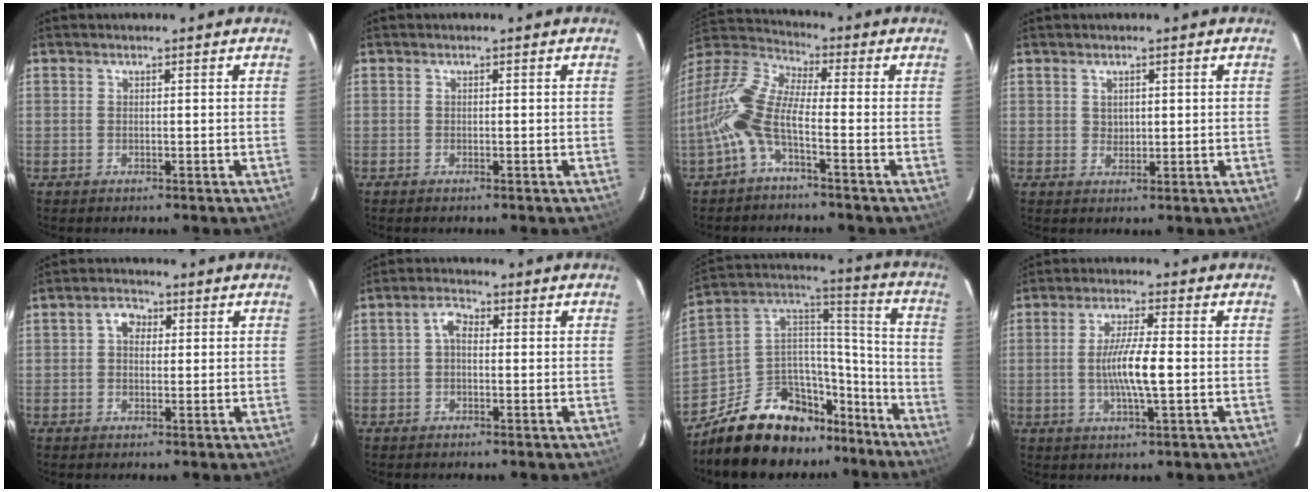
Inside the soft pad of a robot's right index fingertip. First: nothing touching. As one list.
[{"total": 0.0}, {"total": 11.7, "force": [-4.1, 3.9, 10.3], "torque": [-0.220, 0.006, -0.091]}, {"total": 1.8, "force": [0.9, 1.4, 0.7], "torque": [-0.007, 0.004, 0.018]}, {"total": 3.3, "force": [0.6, 2.6, 1.8], "torque": [-0.034, 0.014, 0.008]}, {"total": 2.7, "force": [-0.1, 1.8, 2.0], "torque": [-0.040, 0.012, -0.001]}, {"total": 20.9, "force": [-14.8, 11.2, 9.7], "torque": [-0.195, 0.058, -0.221]}, {"total": 7.6, "force": [-0.9, 0.7, 7.5], "torque": [-0.140, -0.004, -0.017]}]